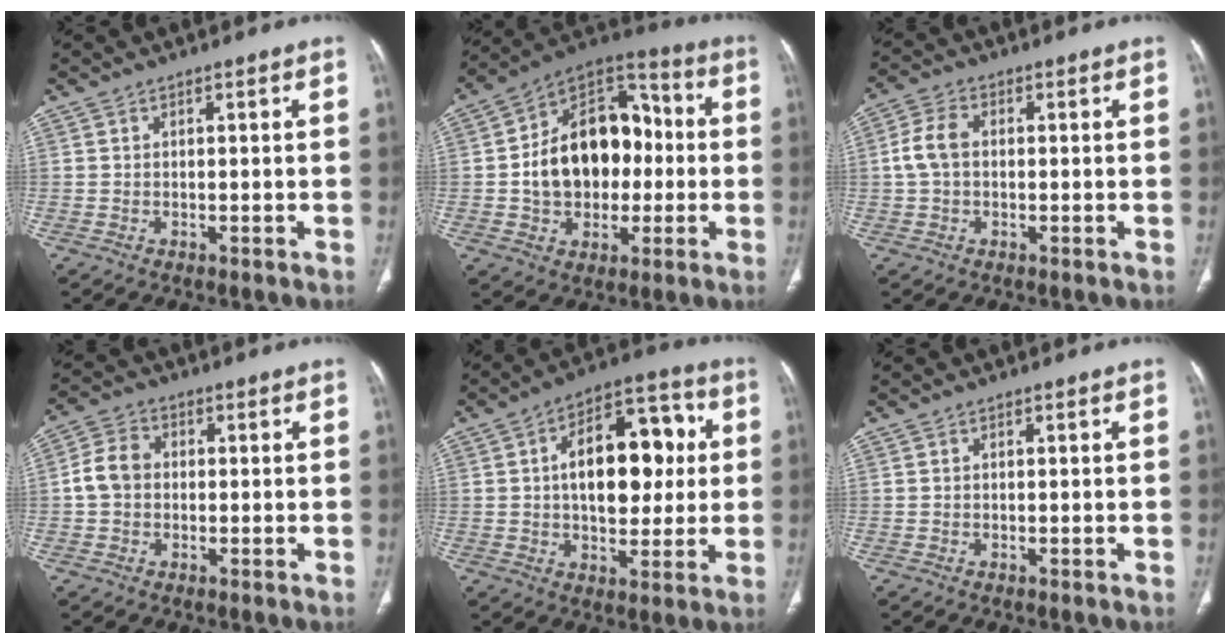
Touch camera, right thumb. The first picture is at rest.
{"total": 20.4, "force": [-0.6, 14.4, 14.5], "torque": [-0.188, 0.040, -0.008]}
{"total": 5.5, "force": [0.1, 3.7, 4.1], "torque": [-0.087, 0.017, -0.002]}
{"total": 6.1, "force": [-0.1, 5.0, 3.6], "torque": [-0.062, 0.018, -0.010]}
{"total": 17.8, "force": [2.3, 10.3, 14.3], "torque": [-0.175, 0.024, 0.033]}
{"total": 0.0}